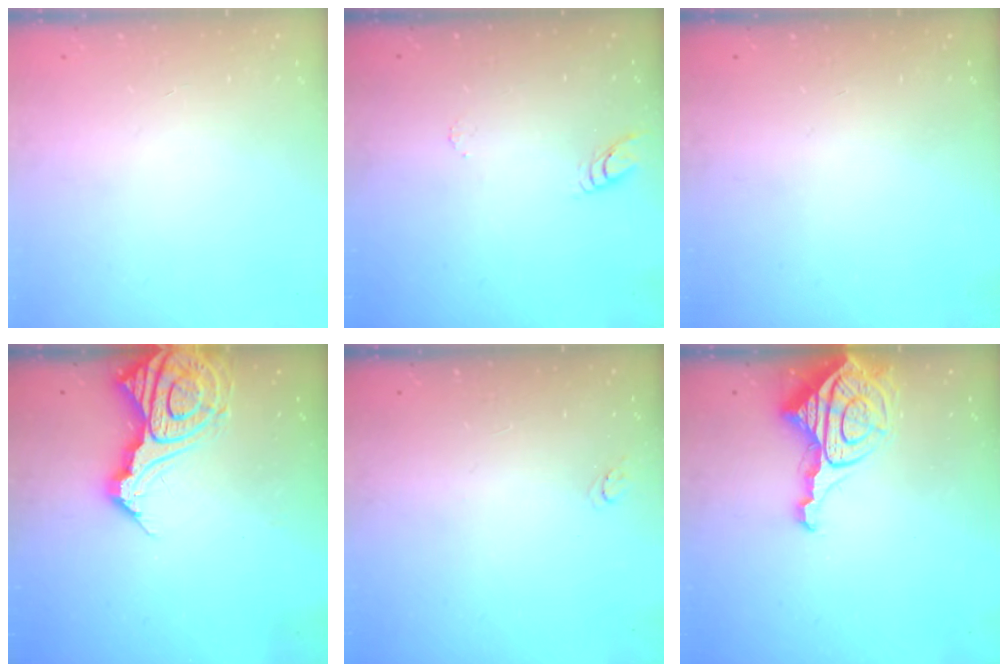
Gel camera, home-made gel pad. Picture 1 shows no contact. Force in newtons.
{"total": 3.7, "press": 3.7, "slide": 0.3}
{"total": 0.0}
{"total": 16.2, "press": 16.1, "slide": 2.0}
{"total": 3.3, "press": 3.3, "slide": 0.4}
{"total": 11.8, "press": 11.7, "slide": 1.2}